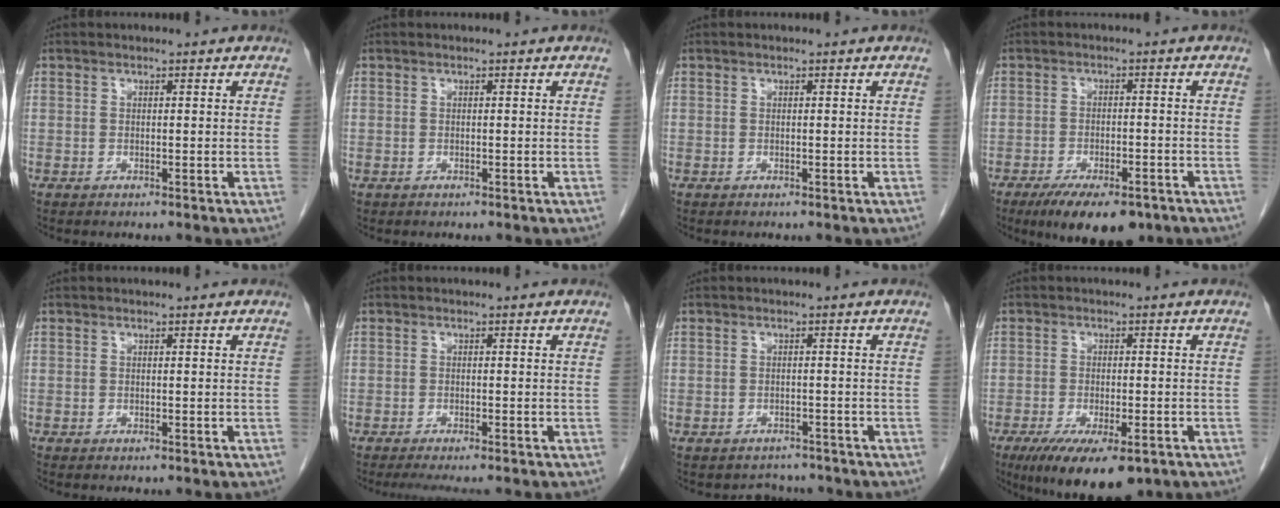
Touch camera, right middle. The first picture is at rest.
{"total": 0.0}
{"total": 0.0}
{"total": 10.5, "force": [-7.5, 3.6, 6.4], "torque": [-0.094, -0.010, -0.110]}
{"total": 0.0}
{"total": 5.6, "force": [-4.7, 0.6, 3.0], "torque": [-0.035, -0.011, -0.069]}
{"total": 2.9, "force": [-2.5, 1.3, -0.3], "torque": [-0.001, 0.005, -0.035]}
{"total": 11.1, "force": [-7.1, 3.4, 7.8], "torque": [-0.128, -0.021, -0.106]}